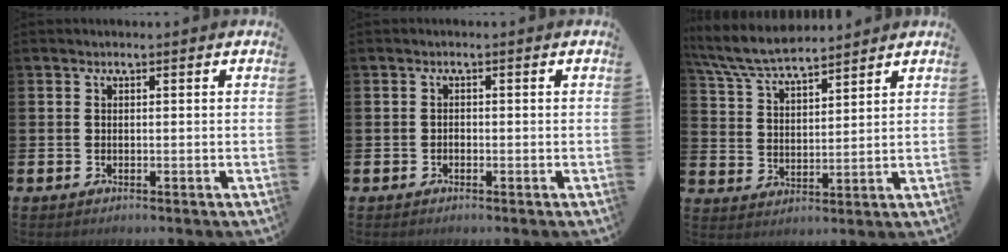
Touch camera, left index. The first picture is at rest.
{"total": 0.7, "force": [-0.5, 0.4, 0.1], "torque": [-0.009, 0.004, -0.010]}
{"total": 7.4, "force": [7.0, 1.1, 2.2], "torque": [-0.072, -0.028, 0.128]}